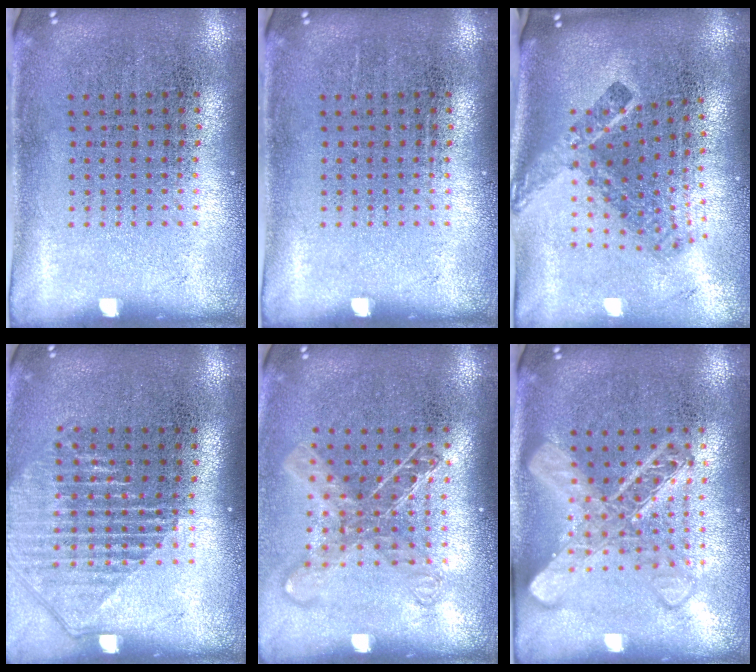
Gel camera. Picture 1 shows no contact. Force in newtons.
{"total": 0.0}
{"total": 2.4, "press": 1.5, "slide": 1.9}
{"total": 1.3, "press": 1.2, "slide": 0.6}
{"total": 1.4, "press": 1.2, "slide": 0.8}
{"total": 2.4, "press": 2.4, "slide": 0.4}